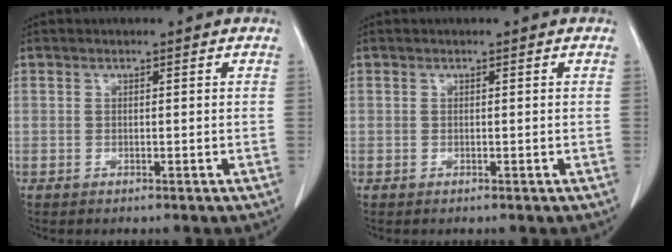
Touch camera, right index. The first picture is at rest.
{"total": 0.0}